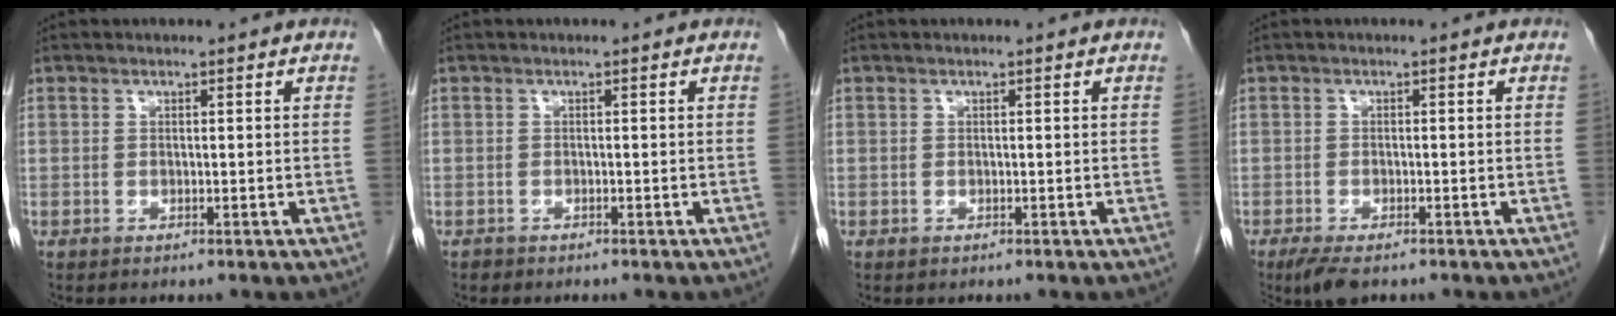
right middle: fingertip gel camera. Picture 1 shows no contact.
{"total": 0.6, "force": [-0.5, 0.4, 0.0], "torque": [-0.007, 0.001, -0.009]}
{"total": 0.0}
{"total": 4.3, "force": [-3.2, 1.4, 2.6], "torque": [-0.048, -0.010, -0.049]}